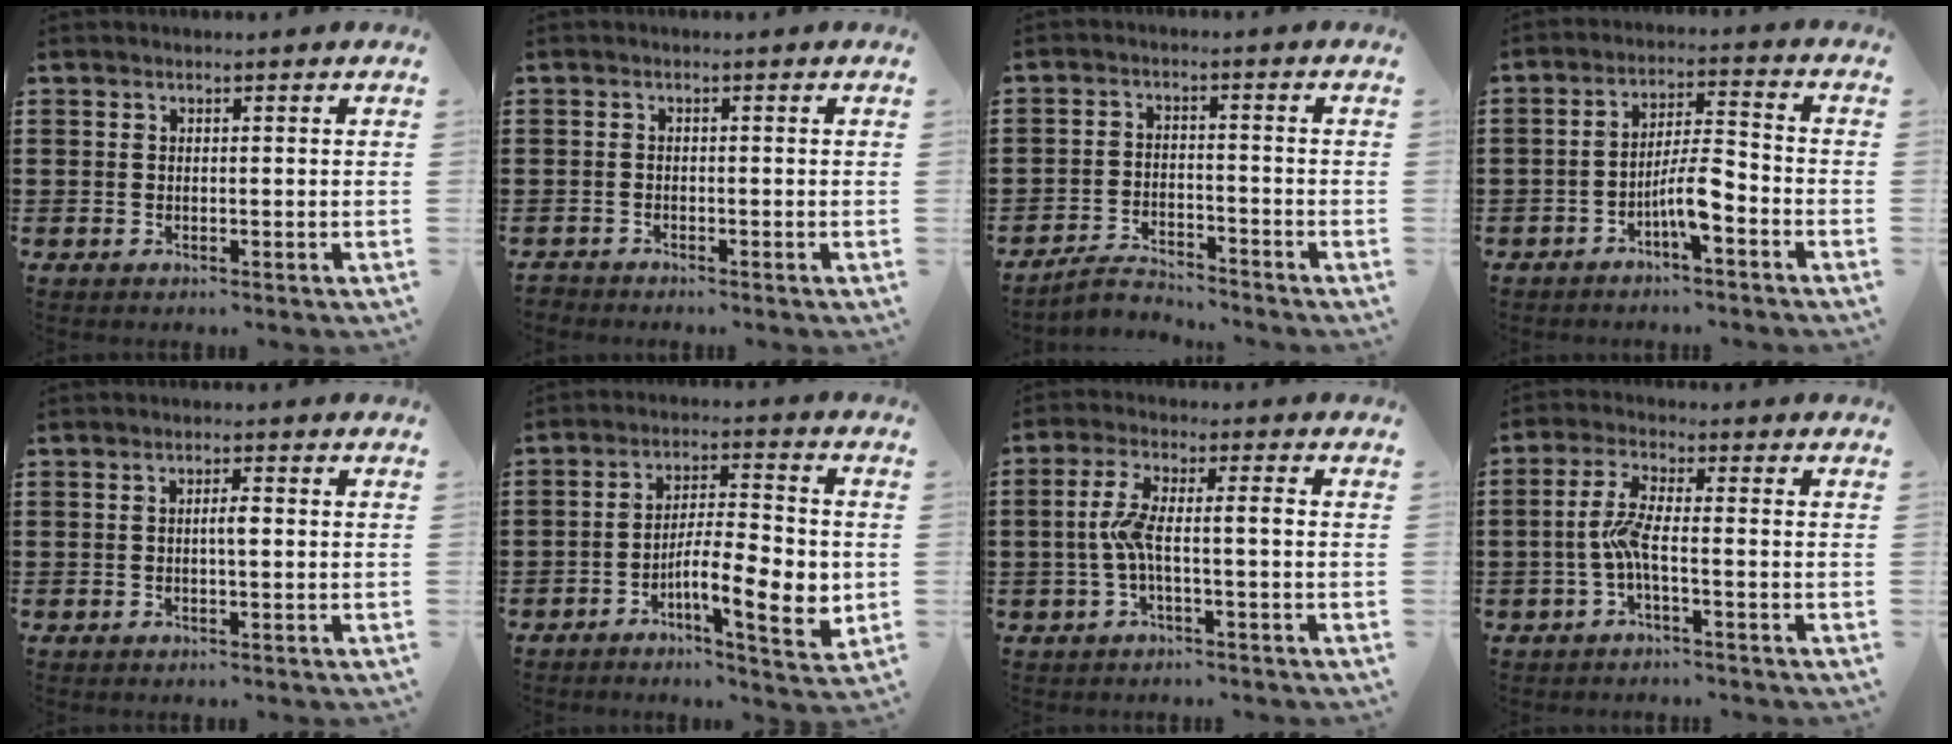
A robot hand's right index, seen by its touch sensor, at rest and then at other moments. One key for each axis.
{"total": 1.2, "fx": -1.1, "fy": 0.4, "fz": -0.1, "tx": -0.001, "ty": 0.004, "tz": -0.027}
{"total": 3.5, "fx": -3.4, "fy": 0.7, "fz": 0.7, "tx": -0.022, "ty": 0.007, "tz": -0.072}
{"total": 6.7, "fx": -3.3, "fy": 1.4, "fz": 5.6, "tx": -0.110, "ty": 0.004, "tz": -0.065}
{"total": 1.9, "fx": -0.1, "fy": 0.4, "fz": 1.9, "tx": -0.036, "ty": 0.001, "tz": -0.004}
{"total": 10.8, "fx": -3.0, "fy": 2.8, "fz": 9.9, "tx": -0.164, "ty": -0.004, "tz": -0.051}
{"total": 5.5, "fx": -1.0, "fy": 0.9, "fz": 5.3, "tx": -0.111, "ty": -0.003, "tz": -0.025}
{"total": 4.5, "fx": -1.6, "fy": 0.8, "fz": 4.2, "tx": -0.097, "ty": -0.005, "tz": -0.037}